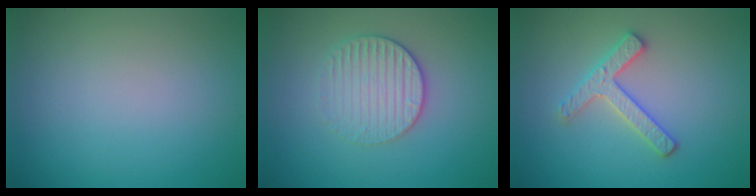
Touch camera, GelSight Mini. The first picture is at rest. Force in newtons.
{"total": 3.1, "press": 2.7, "slide": 1.4}
{"total": 2.5, "press": 2.5, "slide": 0.4}